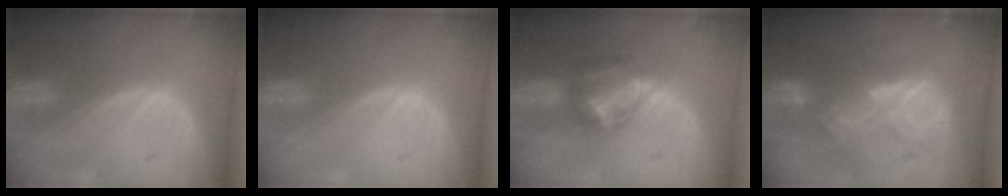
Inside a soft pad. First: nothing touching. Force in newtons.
{"total": 0.0}
{"total": 5.7, "press": 5.7, "slide": 0.4}
{"total": 8.9, "press": 7.8, "slide": 4.4}